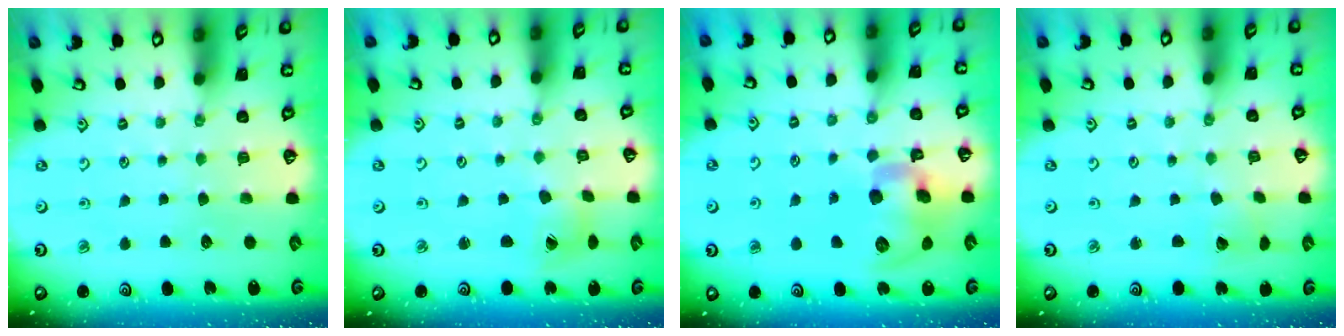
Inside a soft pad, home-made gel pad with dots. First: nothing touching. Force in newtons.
{"total": 4.2, "press": 4.1, "slide": 0.5}
{"total": 14.0, "press": 13.8, "slide": 2.3}
{"total": 2.0, "press": 2.0, "slide": 0.2}